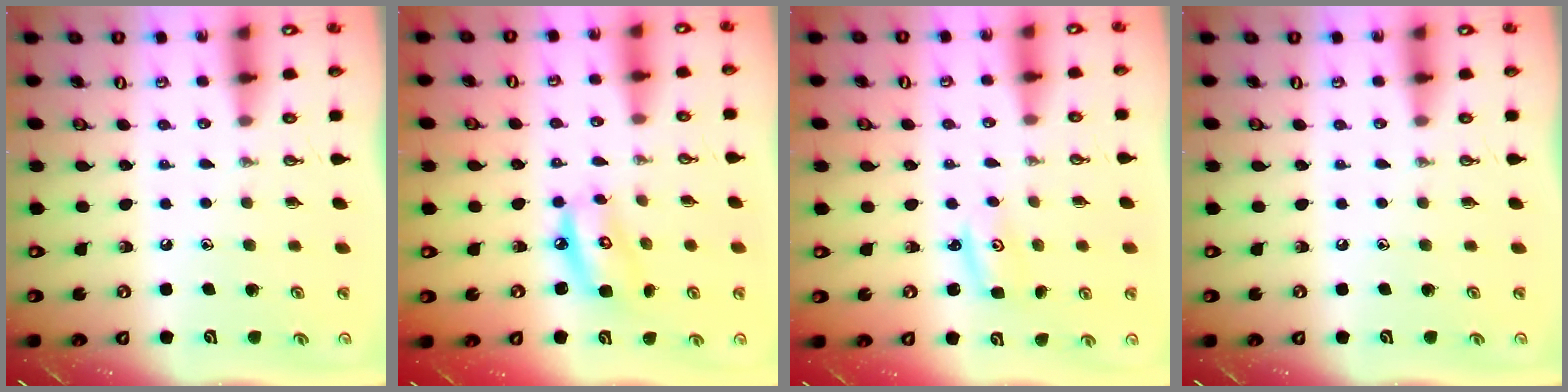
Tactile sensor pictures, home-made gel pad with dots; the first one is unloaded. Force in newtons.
{"total": 8.5, "press": 8.4, "slide": 0.8}
{"total": 3.1, "press": 3.0, "slide": 0.3}
{"total": 0.0}